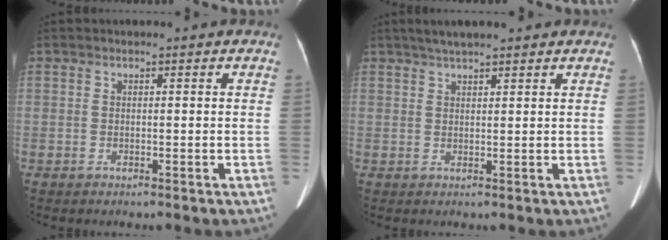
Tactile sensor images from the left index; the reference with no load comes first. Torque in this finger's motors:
{"motor_torque": [0.31, -0.13, 0.01, 0.01]}